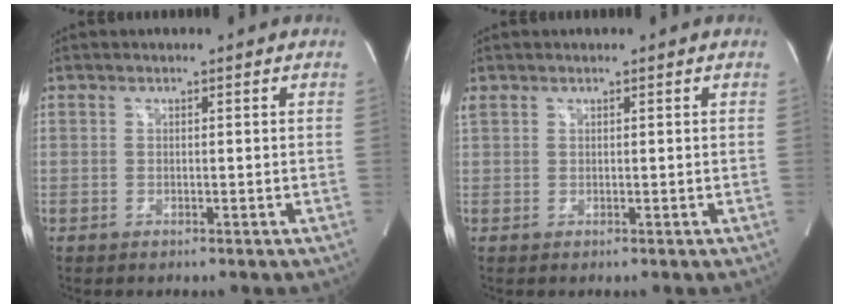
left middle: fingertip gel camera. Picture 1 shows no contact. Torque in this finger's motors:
{"motor_torque": [1.01, -1.13, 0.46, 0.14]}